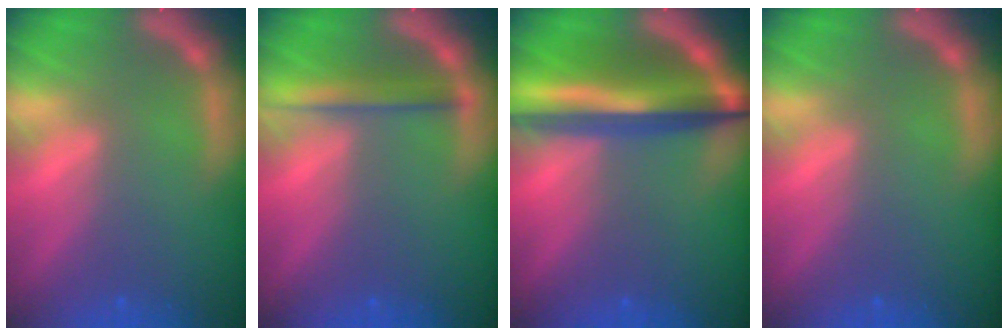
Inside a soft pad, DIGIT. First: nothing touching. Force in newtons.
{"total": 2.9}
{"total": 10.0}
{"total": 0.0}